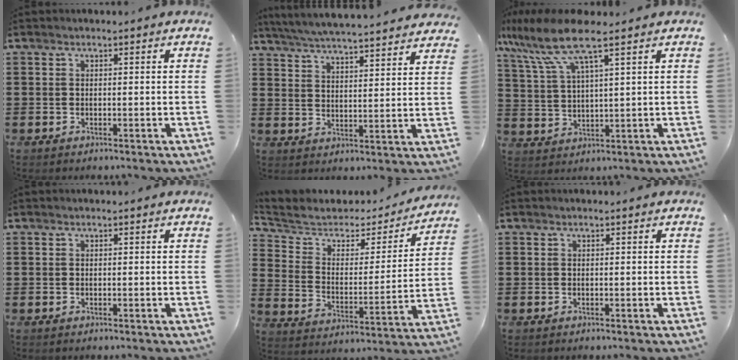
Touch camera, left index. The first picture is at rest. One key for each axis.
{"total": 5.5, "fx": 5.3, "fy": -0.6, "fz": 1.3, "tx": -0.048, "ty": -0.036, "tz": 0.090}
{"total": 9.7, "fx": 6.7, "fy": 1.3, "fz": 6.9, "tx": -0.161, "ty": -0.019, "tz": 0.116}
{"total": 0.0}
{"total": 4.7, "fx": 3.7, "fy": 2.5, "fz": 1.5, "tx": -0.058, "ty": -0.024, "tz": 0.057}
{"total": 0.0}